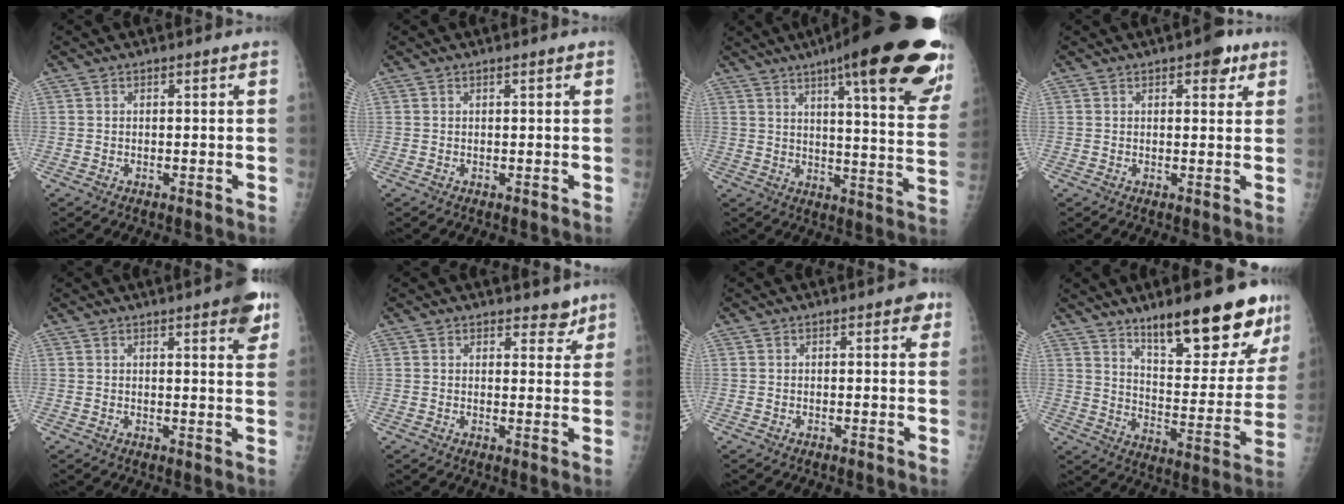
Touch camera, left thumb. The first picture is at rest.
{"total": 0.5, "force": [0.3, 0.1, 0.4], "torque": [-0.005, 0.001, 0.005]}
{"total": 29.0, "force": [17.3, 5.8, 22.6], "torque": [-0.237, -0.043, 0.223]}
{"total": 4.4, "force": [2.4, 2.1, 3.0], "torque": [-0.019, -0.006, 0.025]}
{"total": 7.2, "force": [4.0, 1.7, 5.7], "torque": [-0.058, -0.014, 0.045]}
{"total": 3.6, "force": [2.9, 1.8, 1.0], "torque": [0.013, -0.018, 0.038]}
{"total": 2.3, "force": [1.1, 1.2, 1.7], "torque": [-0.006, 0.001, 0.007]}
{"total": 21.2, "force": [14.4, 6.1, 14.4], "torque": [-0.156, -0.087, 0.218]}